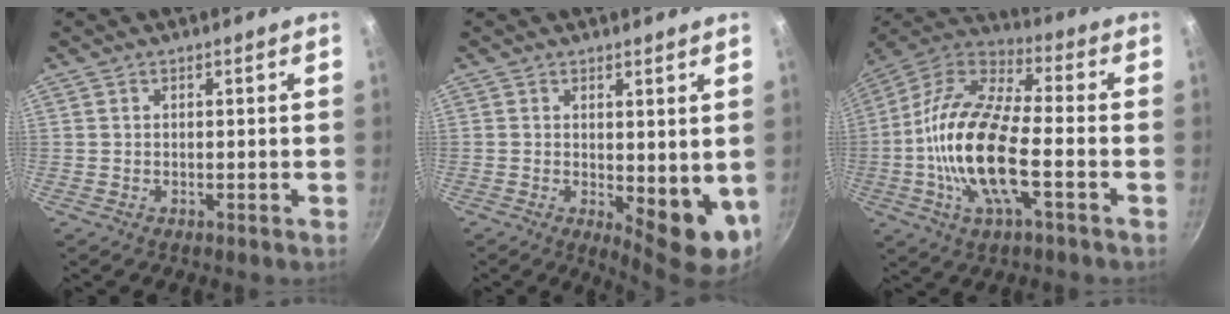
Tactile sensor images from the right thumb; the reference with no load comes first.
{"total": 8.8, "force": [0.1, 3.7, 8.0], "torque": [-0.086, -0.015, 0.011]}
{"total": 19.7, "force": [-4.2, 7.7, 17.7], "torque": [-0.346, 0.034, -0.099]}